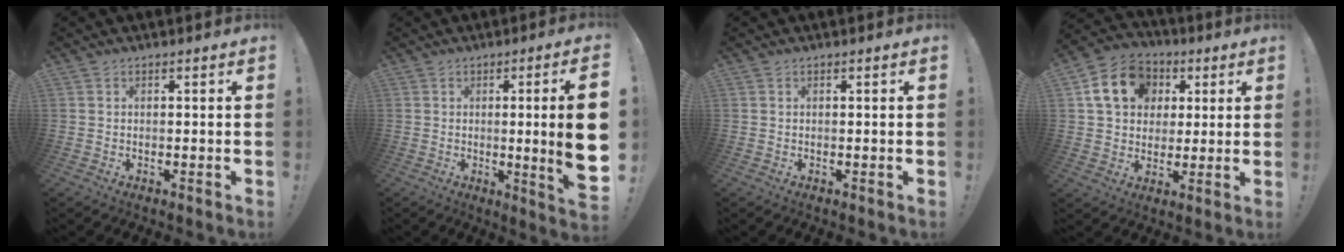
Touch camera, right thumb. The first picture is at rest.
{"total": 11.5, "force": [0.0, -0.3, 11.5], "torque": [-0.164, -0.015, -0.004]}
{"total": 0.0}
{"total": 15.5, "force": [5.1, 12.4, 7.8], "torque": [-0.106, -0.006, 0.104]}